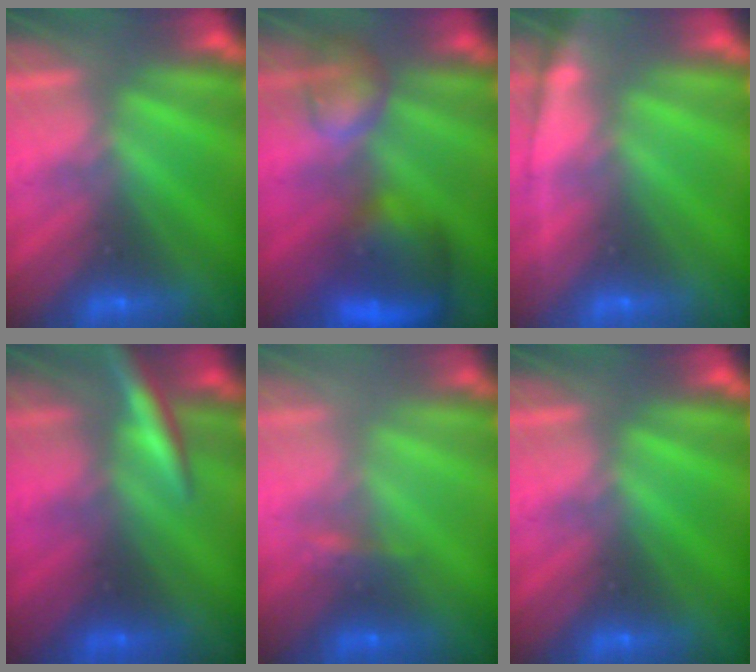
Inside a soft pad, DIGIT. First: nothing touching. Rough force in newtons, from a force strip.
{"total": 7.7}
{"total": 1.4}
{"total": 3.0}
{"total": 2.2}
{"total": 0.0}